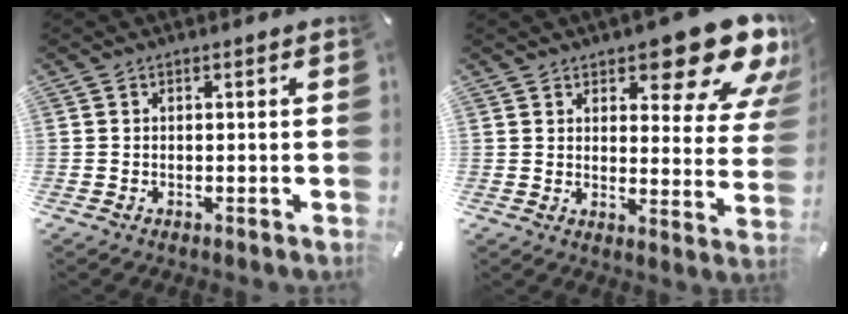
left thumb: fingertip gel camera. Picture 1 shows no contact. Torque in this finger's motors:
{"motor_torque": [3.31, 1.70, 1.60, -1.17, 0.10]}